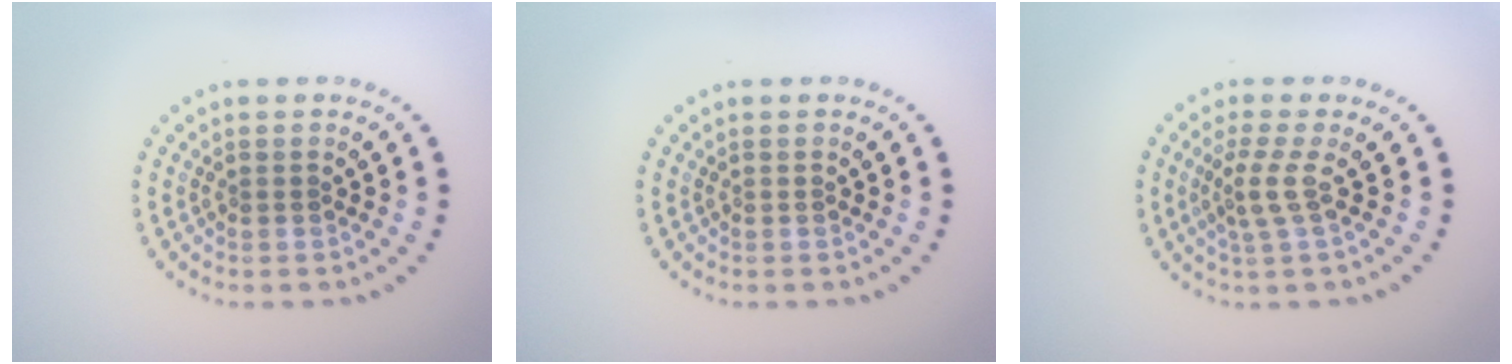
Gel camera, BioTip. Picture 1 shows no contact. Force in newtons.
{"total": 0.0}
{"total": 2.4, "press": 1.6, "slide": 1.8}